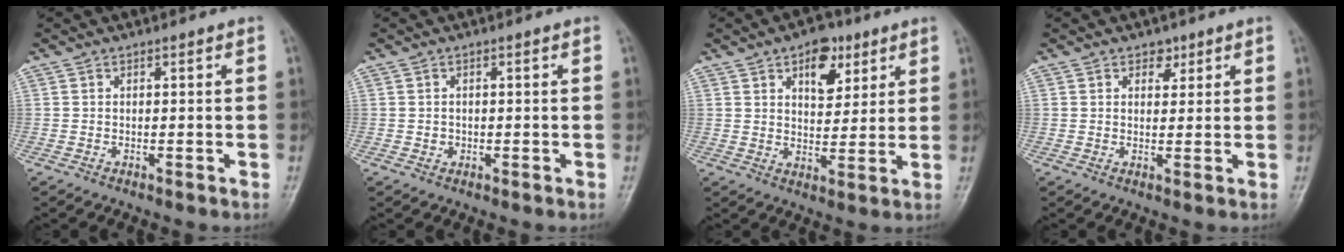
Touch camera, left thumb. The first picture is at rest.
{"total": 1.5, "force": [-0.3, 1.4, 0.5], "torque": [-0.001, 0.005, -0.003]}
{"total": 9.0, "force": [4.5, 5.3, 5.7], "torque": [-0.048, -0.018, 0.065]}
{"total": 2.8, "force": [1.5, 2.0, 1.1], "torque": [0.004, -0.006, 0.019]}